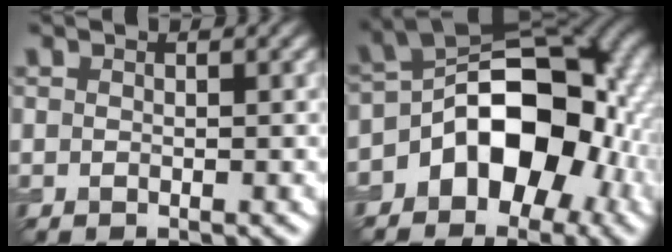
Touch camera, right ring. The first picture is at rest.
{"total": 12.4, "force": [-3.9, 7.9, 8.7], "torque": [-0.103, 0.011, -0.074]}